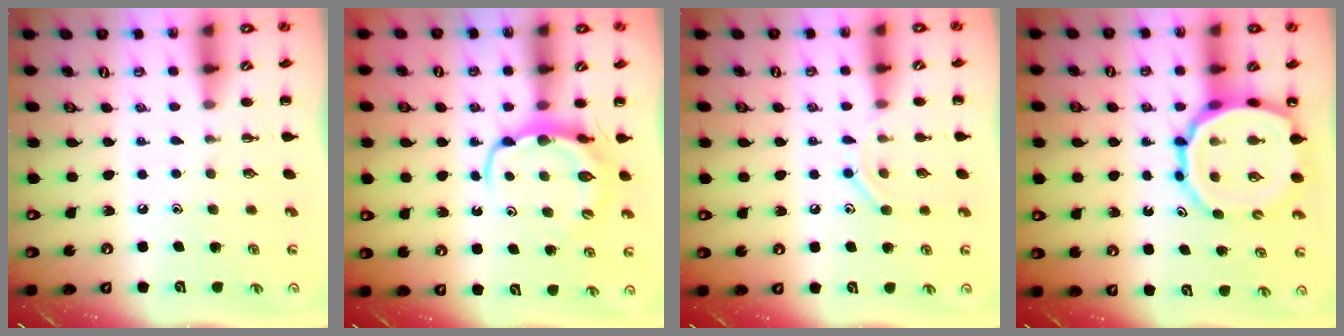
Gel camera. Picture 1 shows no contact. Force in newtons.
{"total": 6.2, "press": 6.1, "slide": 0.9}
{"total": 8.4, "press": 8.3, "slide": 1.4}
{"total": 16.3, "press": 15.8, "slide": 4.0}